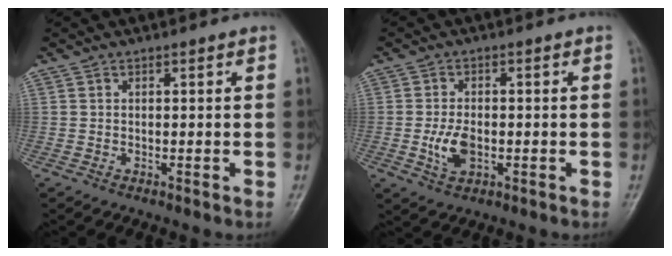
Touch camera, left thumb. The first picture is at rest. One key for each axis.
{"total": 5.2, "fx": -1.0, "fy": 3.0, "fz": 4.1, "tx": -0.077, "ty": -0.001, "tz": -0.016}